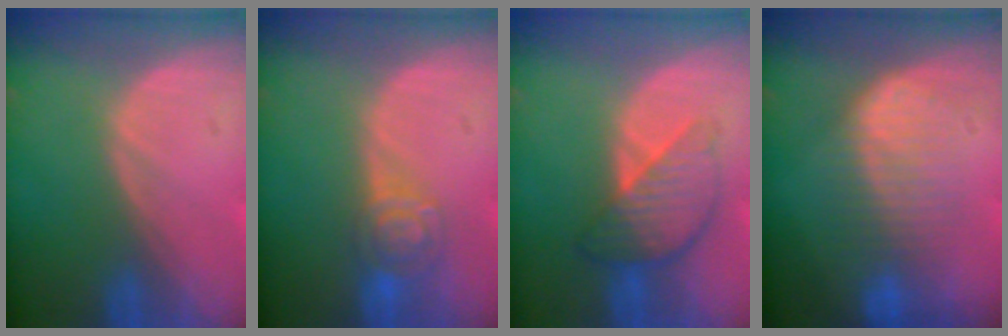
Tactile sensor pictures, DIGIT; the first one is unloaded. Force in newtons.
{"total": 4.6, "press": 4.5, "slide": 0.9}
{"total": 6.0, "press": 6.0, "slide": 0.4}
{"total": 6.9, "press": 6.8, "slide": 1.1}